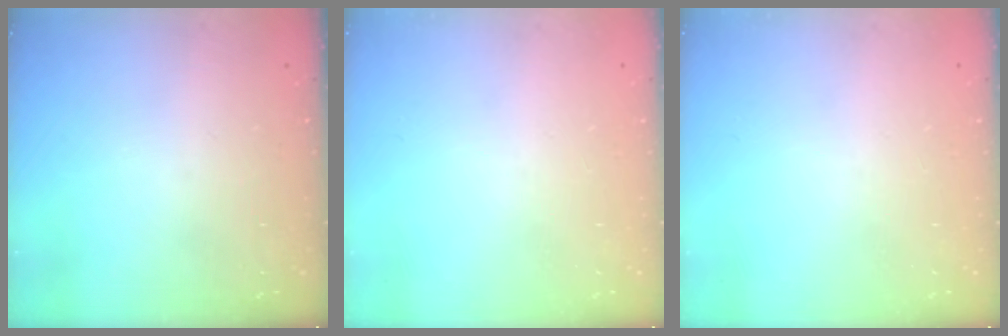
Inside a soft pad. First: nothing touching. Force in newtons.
{"total": 0.0}
{"total": 0.0}